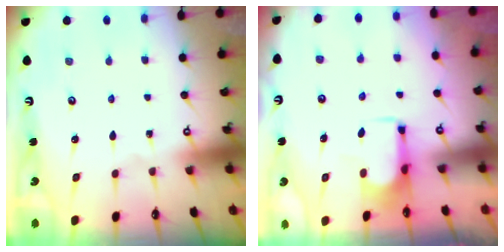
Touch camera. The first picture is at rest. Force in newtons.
{"total": 0.9, "press": 0.2, "slide": 0.9}